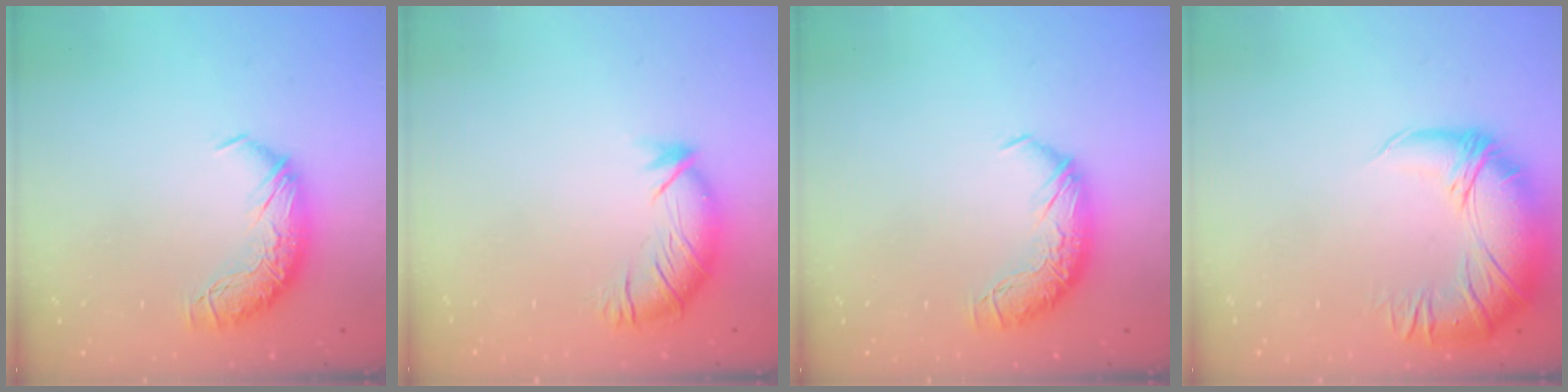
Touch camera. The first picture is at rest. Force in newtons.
{"total": 3.1, "press": 2.1, "slide": 2.2}
{"total": 0.0}
{"total": 3.2, "press": 1.6, "slide": 2.8}